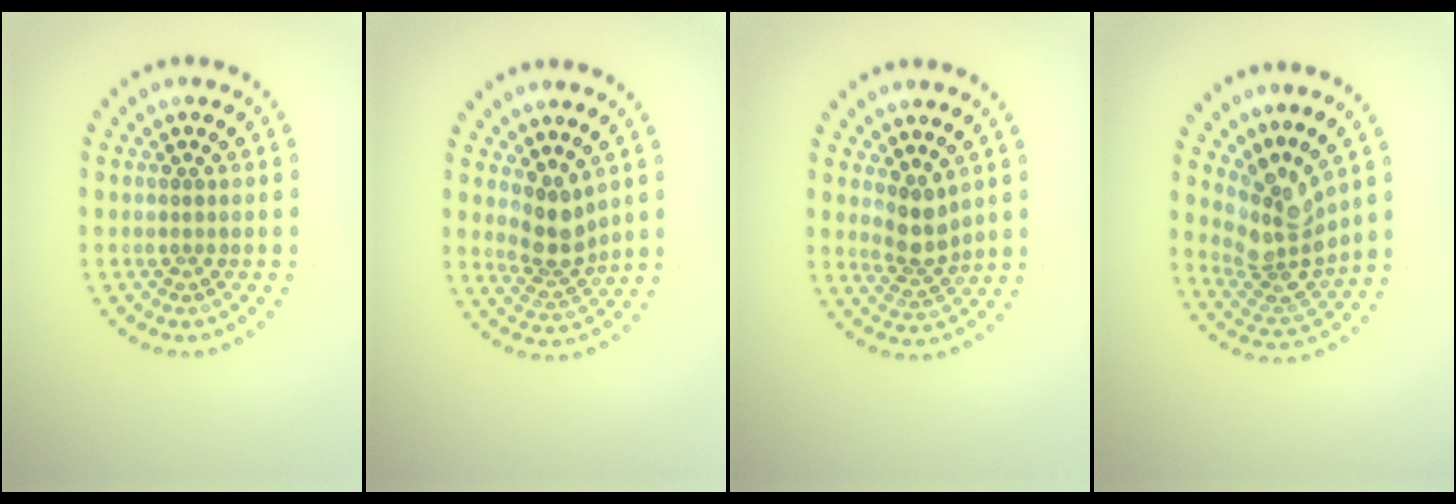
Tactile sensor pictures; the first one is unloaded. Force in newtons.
{"total": 2.9, "press": 2.2, "slide": 1.9}
{"total": 2.7, "press": 2.1, "slide": 1.7}
{"total": 4.2, "press": 3.2, "slide": 2.7}